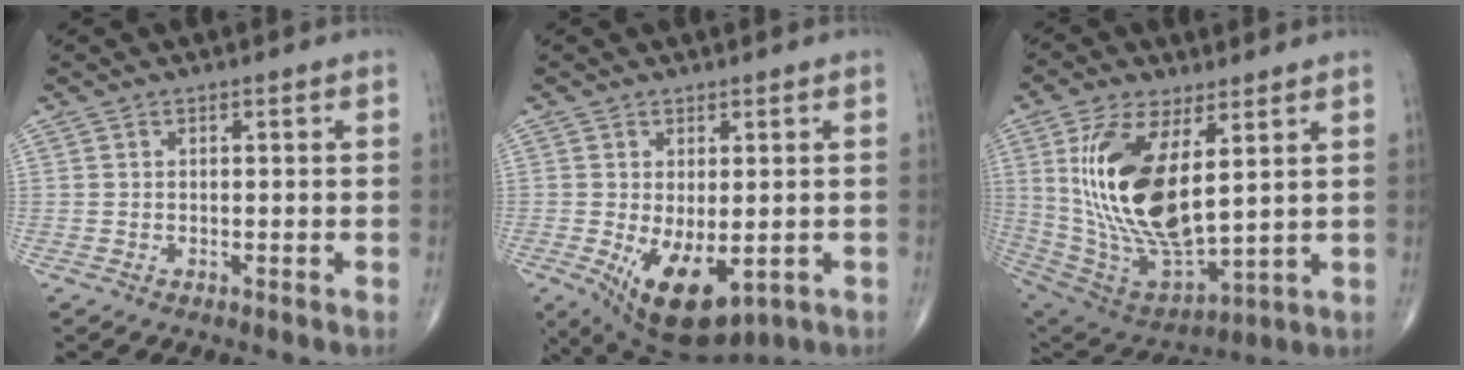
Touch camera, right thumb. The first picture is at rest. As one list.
[{"total": 11.4, "force": [-3.2, 5.6, 9.3], "torque": [-0.146, -0.017, -0.031]}, {"total": 21.1, "force": [5.2, 9.5, 18.1], "torque": [-0.355, -0.032, 0.114]}]